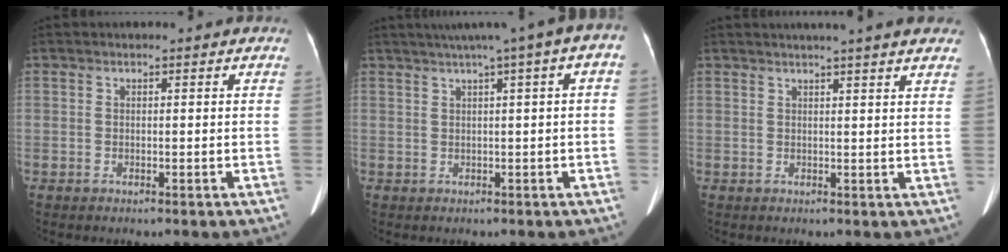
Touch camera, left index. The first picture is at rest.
{"total": 9.1, "force": [4.0, 1.1, 8.1], "torque": [-0.114, 0.044, 0.046]}
{"total": 11.2, "force": [9.7, 0.4, 5.7], "torque": [-0.076, 0.020, 0.101]}